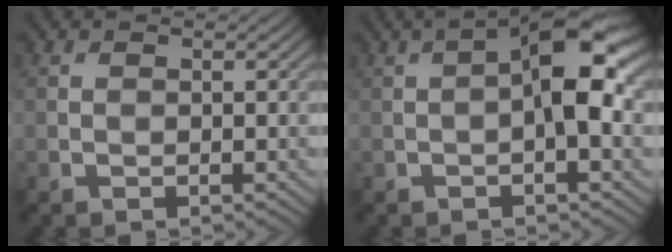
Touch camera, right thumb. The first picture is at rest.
{"total": 8.8, "force": [0.6, 2.9, 8.3], "torque": [-0.135, 0.018, 0.002]}